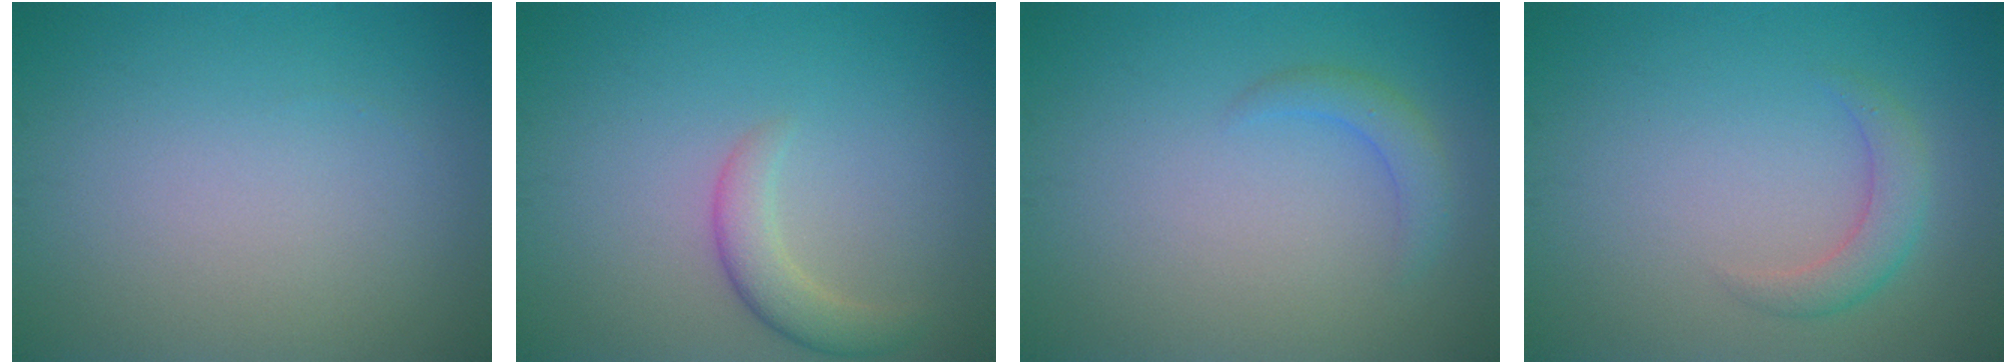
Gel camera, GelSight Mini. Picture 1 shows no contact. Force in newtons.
{"total": 2.6, "press": 2.6, "slide": 0.2}
{"total": 1.7, "press": 1.7, "slide": 0.2}
{"total": 2.3, "press": 2.3, "slide": 0.1}